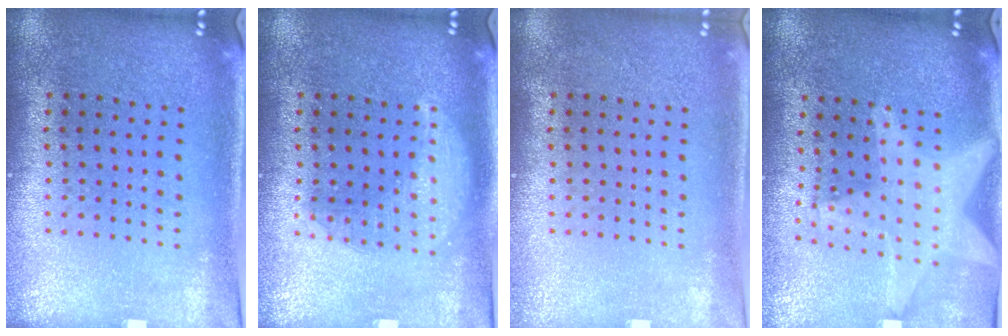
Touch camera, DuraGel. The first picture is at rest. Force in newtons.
{"total": 2.3, "press": 2.3, "slide": 0.3}
{"total": 0.5, "press": 0.5, "slide": 0.1}
{"total": 2.2, "press": 1.8, "slide": 1.3}